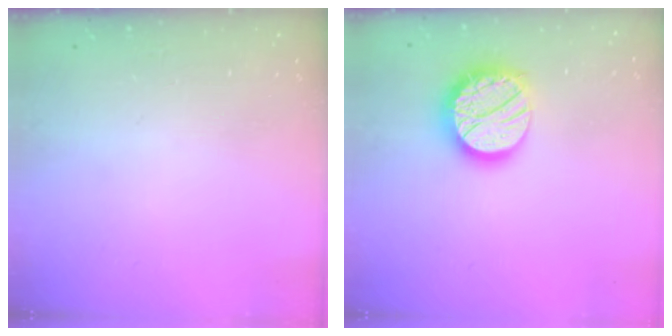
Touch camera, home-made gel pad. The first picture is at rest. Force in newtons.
{"total": 17.3, "press": 17.2, "slide": 1.2}